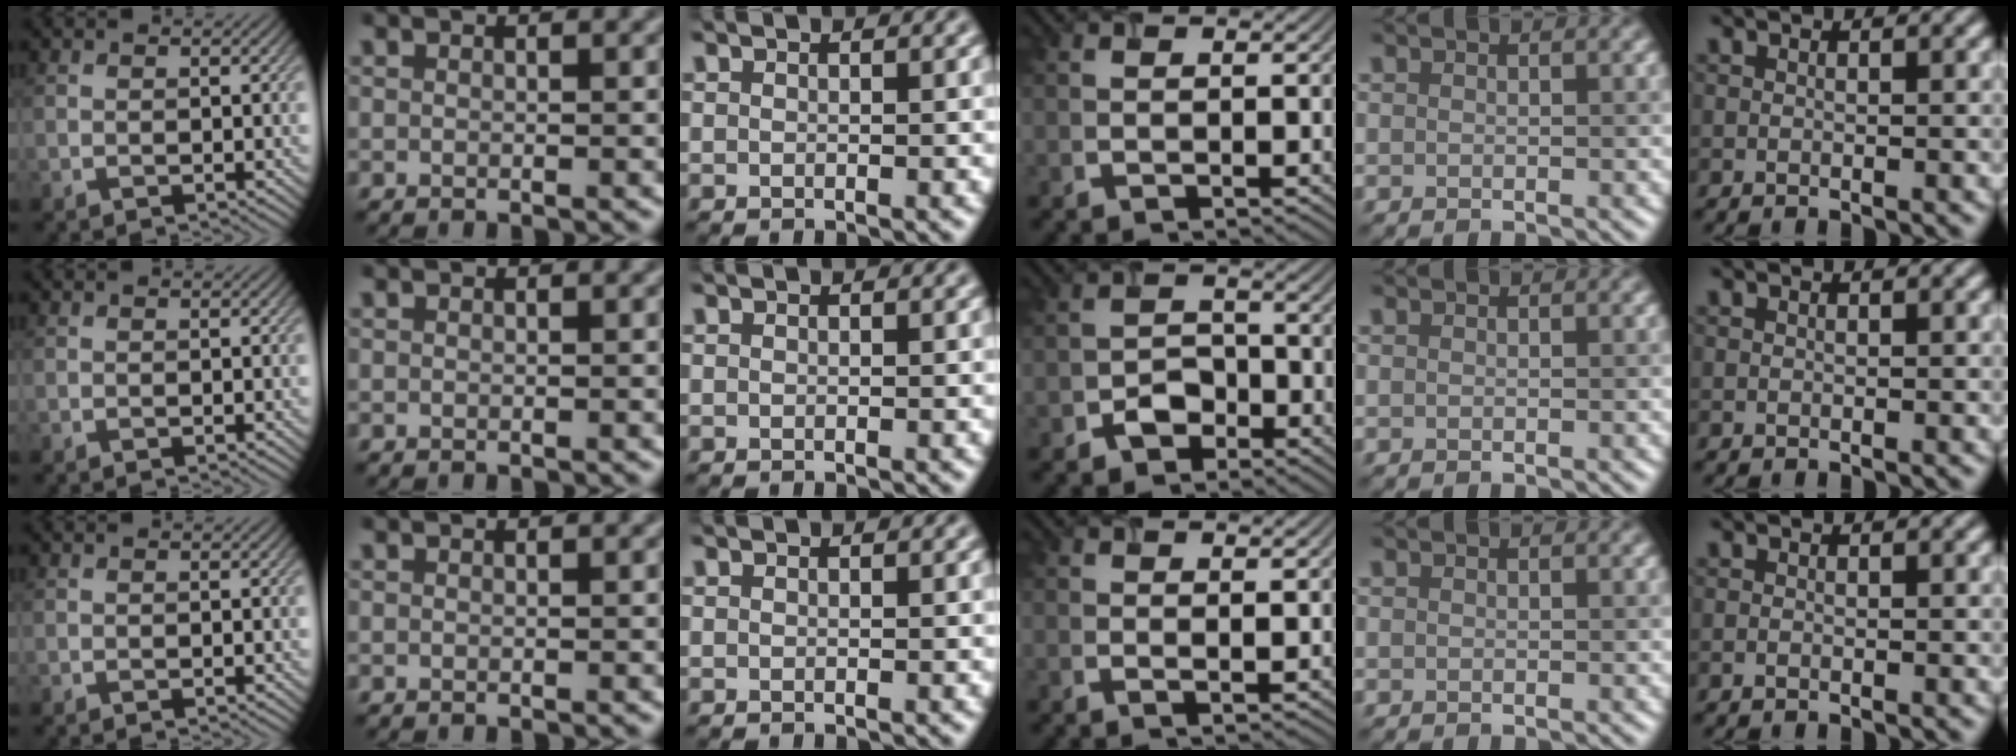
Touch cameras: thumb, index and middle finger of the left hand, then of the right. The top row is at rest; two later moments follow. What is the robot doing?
{"motion": "lift_and_place", "object": "timer"}